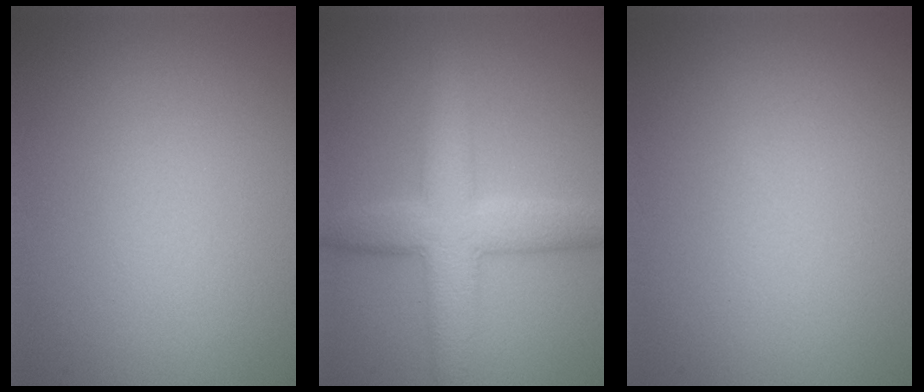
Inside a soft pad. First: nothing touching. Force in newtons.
{"total": 5.8, "press": 5.8, "slide": 0.1}
{"total": 0.0}